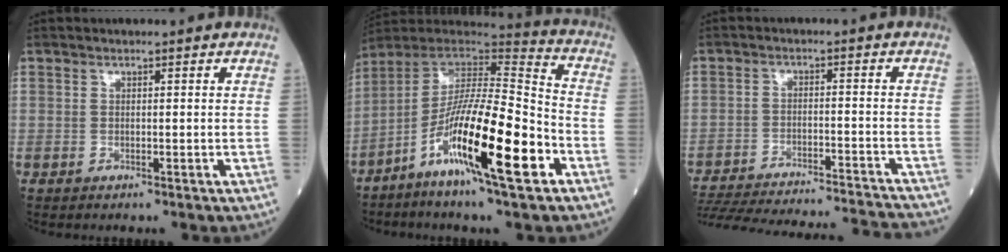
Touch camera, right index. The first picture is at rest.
{"total": 18.9, "force": [-7.9, 1.3, 17.1], "torque": [-0.319, -0.025, -0.145]}
{"total": 28.6, "force": [-26.6, 1.8, 10.4], "torque": [-0.188, -0.050, -0.363]}